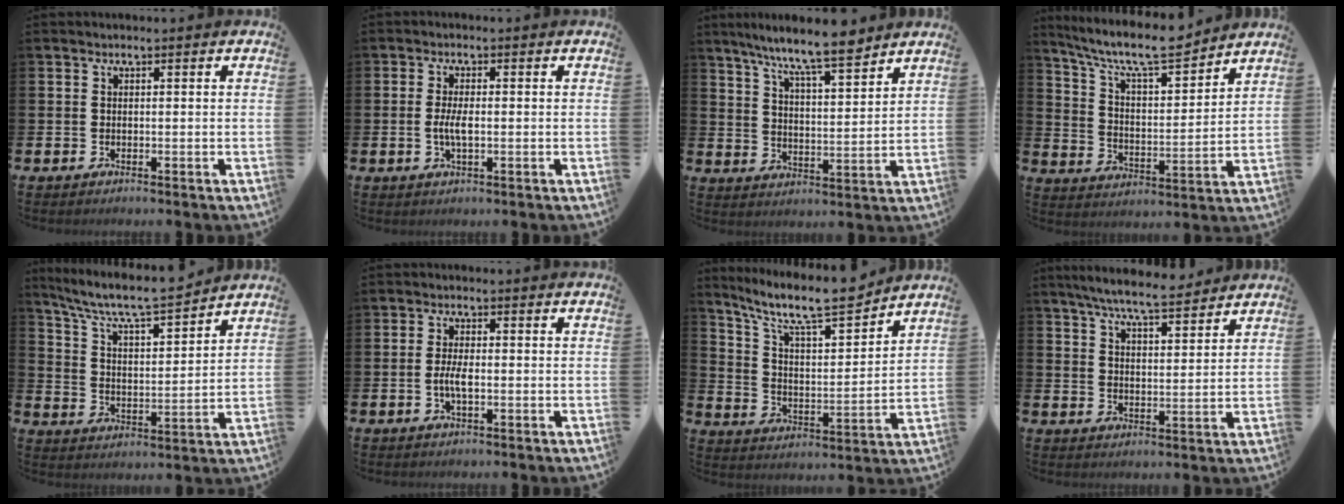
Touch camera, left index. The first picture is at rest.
{"total": 2.8, "force": [-0.5, 0.9, 2.6], "torque": [-0.049, -0.004, -0.013]}
{"total": 9.2, "force": [8.3, 0.9, 3.9], "torque": [-0.098, -0.041, 0.146]}
{"total": 9.4, "force": [8.6, 1.6, 3.7], "torque": [-0.102, -0.056, 0.148]}
{"total": 7.9, "force": [7.4, 0.8, 2.6], "torque": [-0.089, -0.053, 0.126]}
{"total": 2.8, "force": [-0.6, 0.9, 2.6], "torque": [-0.050, -0.003, -0.016]}
{"total": 10.6, "force": [9.2, 1.8, 4.8], "torque": [-0.118, -0.065, 0.156]}
{"total": 7.2, "force": [6.7, 0.5, 2.4], "torque": [-0.064, -0.032, 0.118]}